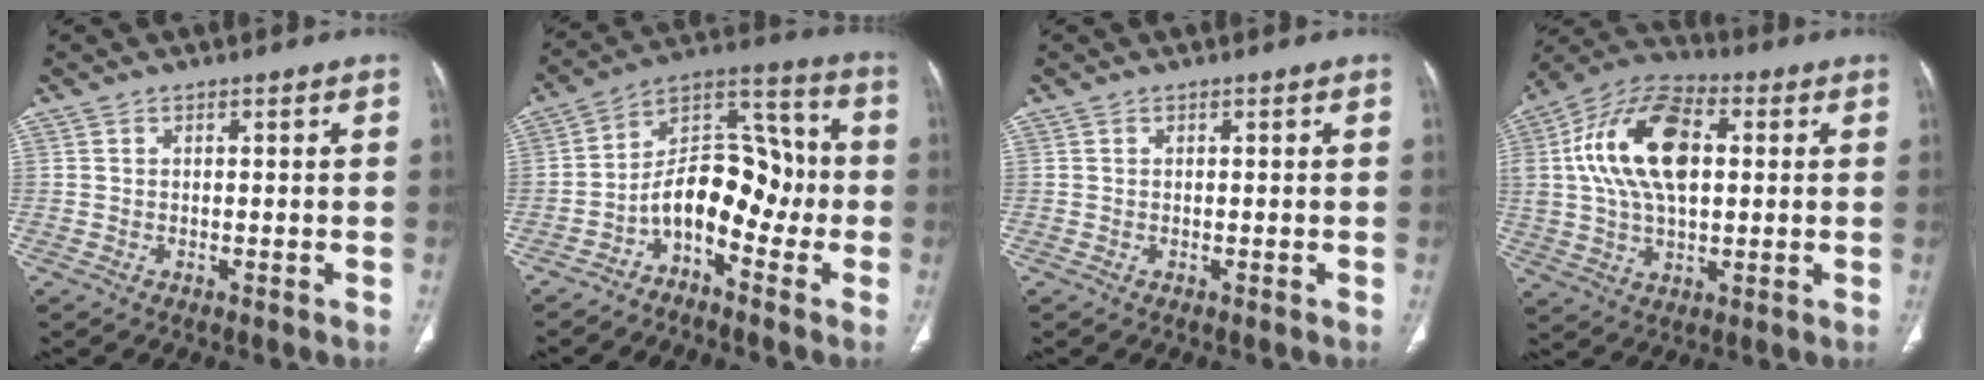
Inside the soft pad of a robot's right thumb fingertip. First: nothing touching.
{"total": 12.4, "force": [-4.4, 7.2, 9.1], "torque": [-0.116, 0.085, -0.083]}
{"total": 0.0}
{"total": 18.9, "force": [3.4, 10.6, 15.3], "torque": [-0.278, 0.018, 0.057]}